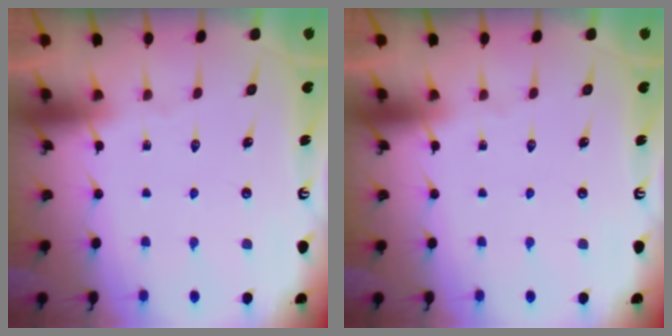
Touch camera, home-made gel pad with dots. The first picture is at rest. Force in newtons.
{"total": 0.0}